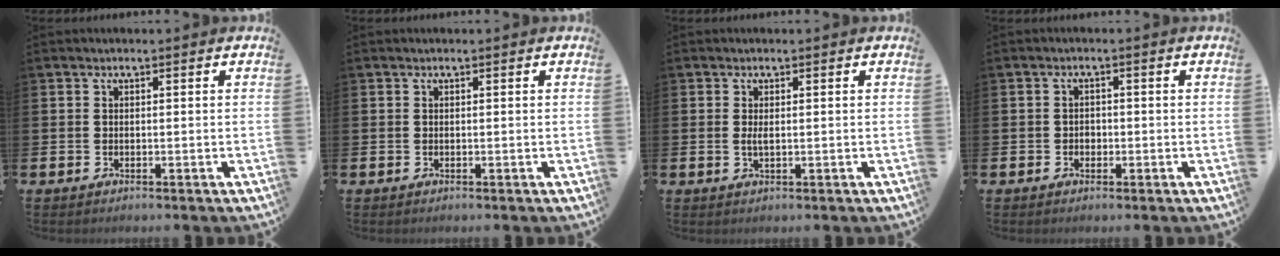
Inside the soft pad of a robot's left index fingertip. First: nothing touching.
{"total": 0.0}
{"total": 1.2, "force": [0.1, 0.4, 1.1], "torque": [-0.019, 0.002, 0.000]}
{"total": 1.3, "force": [-0.4, 1.2, 0.3], "torque": [-0.006, 0.004, -0.010]}